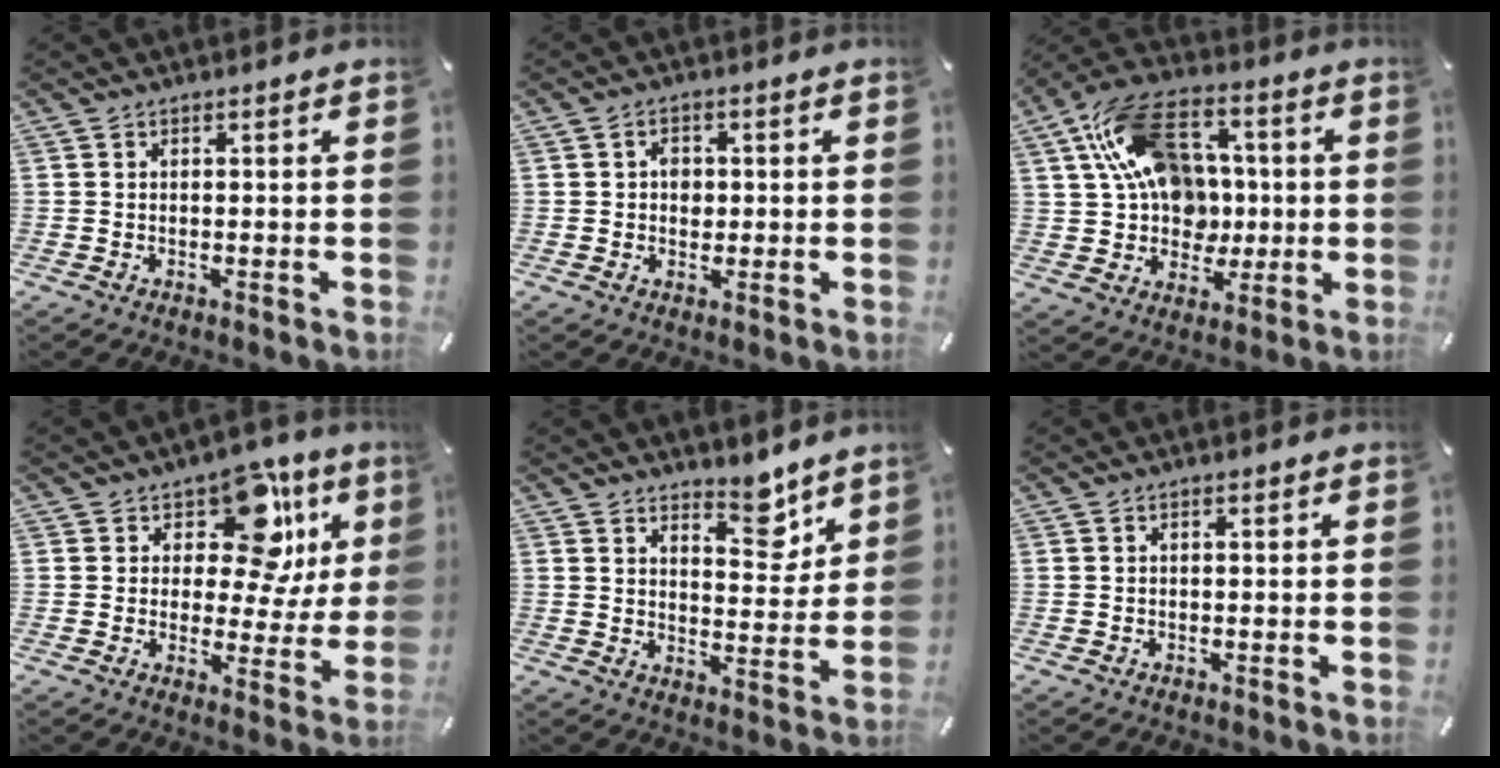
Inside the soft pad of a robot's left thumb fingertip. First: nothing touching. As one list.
[{"total": 3.2, "force": [0.1, 2.6, 2.0], "torque": [-0.015, -0.004, -0.005]}, {"total": 18.4, "force": [4.7, 14.3, 10.6], "torque": [-0.198, -0.006, 0.096]}, {"total": 15.6, "force": [9.2, 8.0, 9.7], "torque": [-0.142, -0.063, 0.157]}, {"total": 8.2, "force": [6.7, 3.5, 3.1], "torque": [-0.013, -0.061, 0.111]}, {"total": 0.6, "force": [0.2, 0.1, 0.5], "torque": [-0.009, 0.001, 0.002]}]